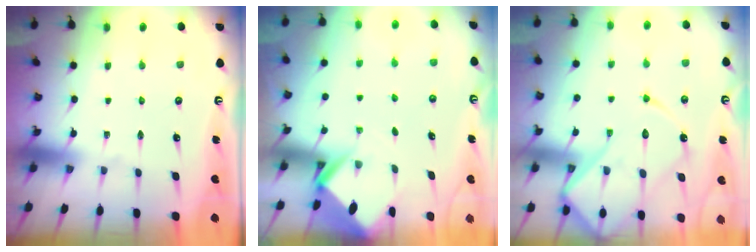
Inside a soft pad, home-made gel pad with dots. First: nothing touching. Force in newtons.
{"total": 2.6, "press": 2.6, "slide": 0.2}
{"total": 16.4, "press": 16.3, "slide": 1.4}